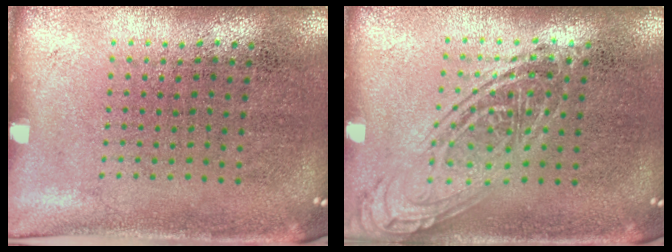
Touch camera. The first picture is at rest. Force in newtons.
{"total": 2.6, "press": 2.6, "slide": 0.3}